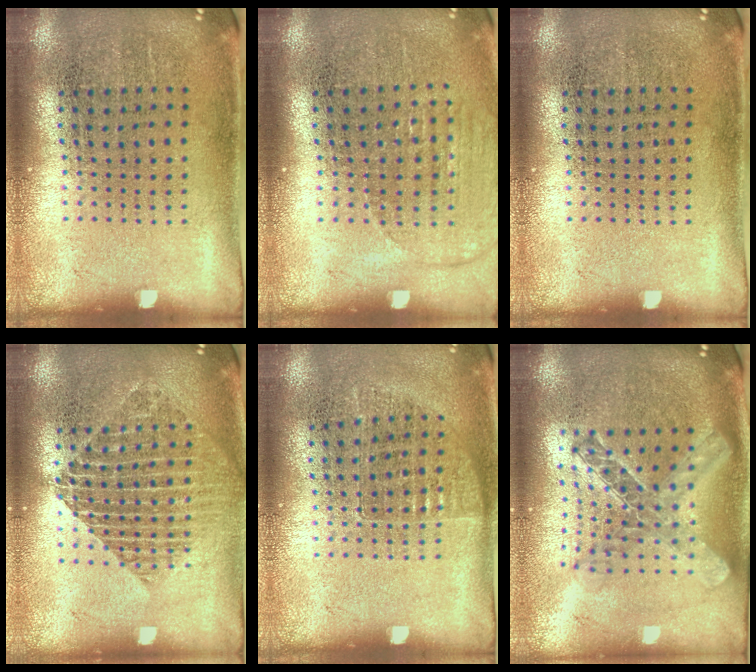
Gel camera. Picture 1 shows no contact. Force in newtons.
{"total": 1.1, "press": 1.1, "slide": 0.4}
{"total": 0.0}
{"total": 1.8, "press": 1.5, "slide": 0.9}
{"total": 0.7, "press": 0.7, "slide": 0.1}
{"total": 2.1, "press": 1.8, "slide": 1.1}